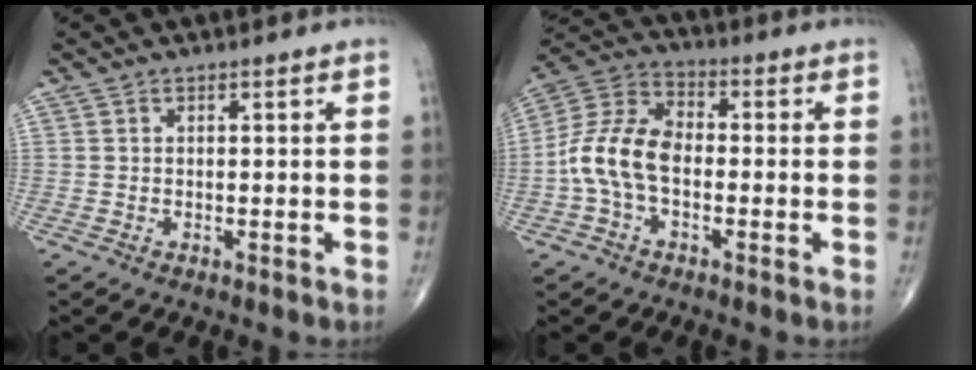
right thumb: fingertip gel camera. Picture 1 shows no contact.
{"total": 11.4, "force": [-2.1, 7.0, 8.7], "torque": [-0.171, 0.037, -0.051]}